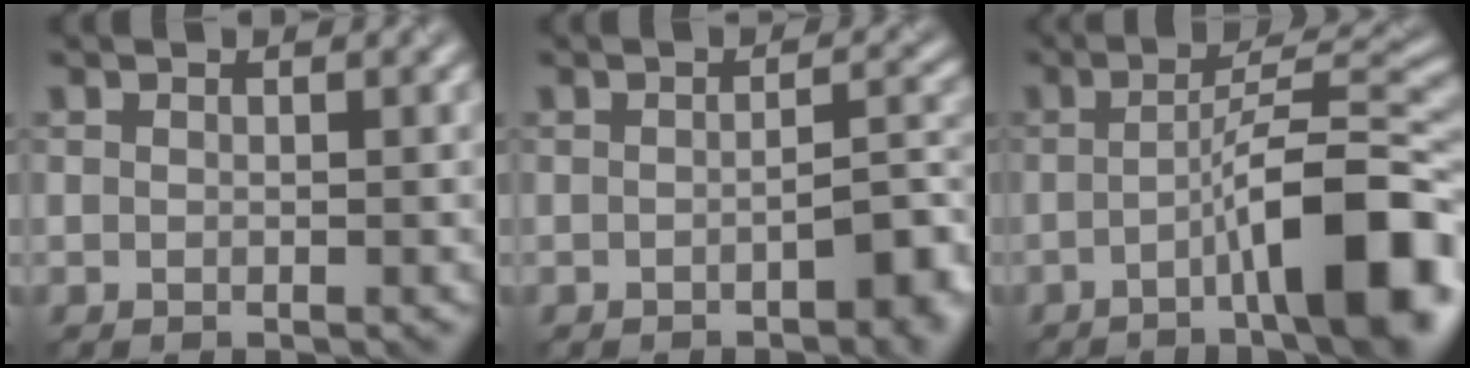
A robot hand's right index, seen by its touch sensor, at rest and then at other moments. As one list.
[{"total": 4.0, "force": [-1.6, 1.1, 3.4], "torque": [-0.045, 0.003, -0.026]}, {"total": 11.4, "force": [-3.7, 2.5, 10.4], "torque": [-0.140, 0.018, -0.060]}]